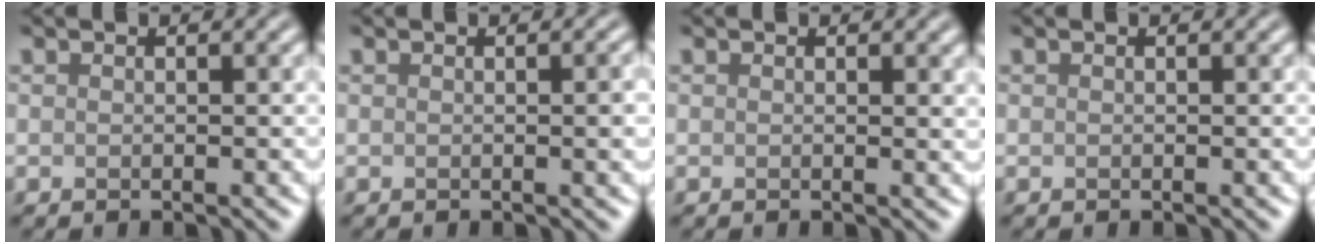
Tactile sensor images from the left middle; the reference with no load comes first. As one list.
[{"total": 1.8, "force": [0.0, 0.5, 1.8], "torque": [-0.019, 0.002, -0.002]}, {"total": 0.5, "force": [0.3, 0.1, 0.4], "torque": [-0.003, -0.001, 0.004]}, {"total": 0.0}]